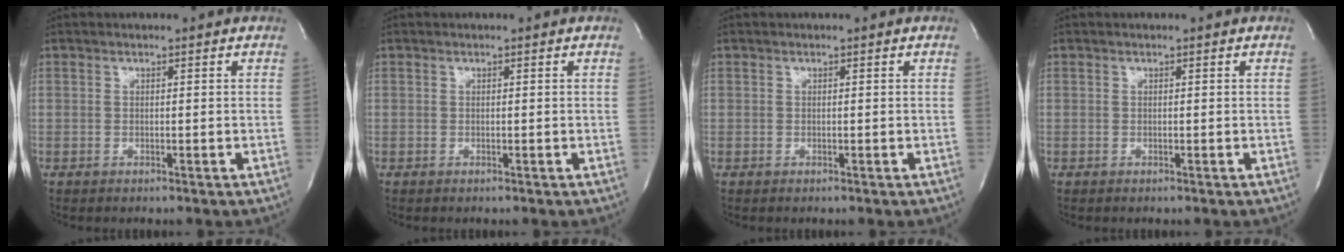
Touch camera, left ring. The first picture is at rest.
{"total": 0.0}
{"total": 0.0}
{"total": 0.0}